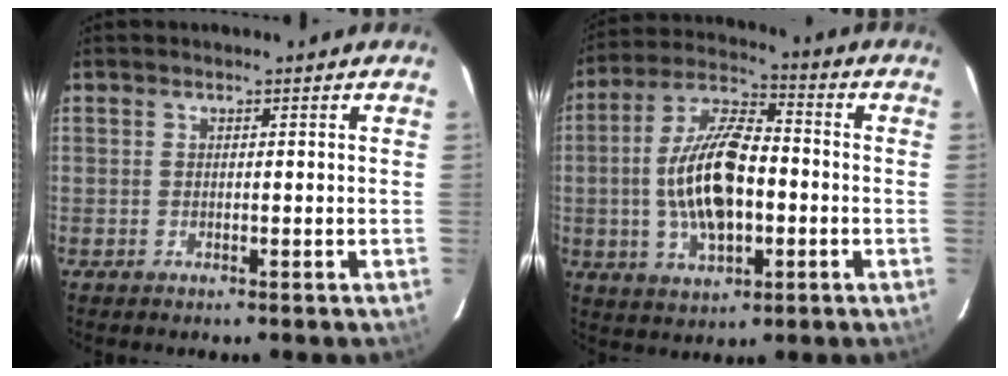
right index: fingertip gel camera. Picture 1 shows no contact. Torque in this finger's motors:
{"motor_torque": [2.14, 0.00, 0.50, 0.21]}